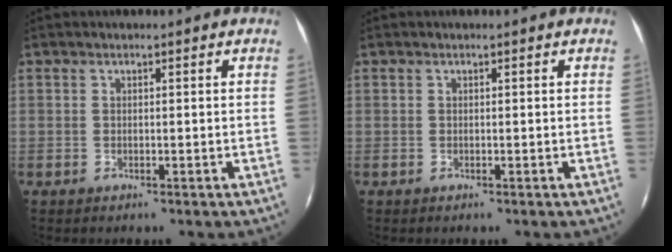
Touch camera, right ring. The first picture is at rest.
{"total": 0.0}